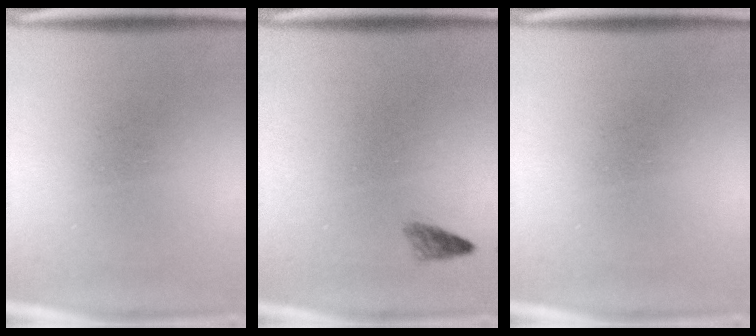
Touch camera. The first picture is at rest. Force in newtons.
{"total": 1.1}
{"total": 0.0}